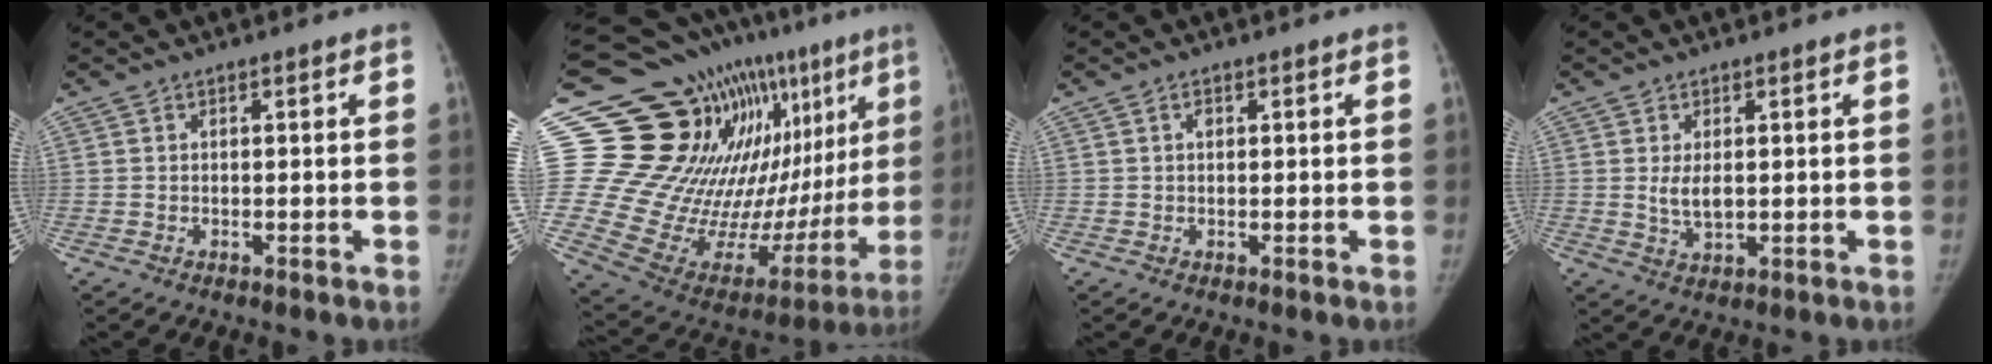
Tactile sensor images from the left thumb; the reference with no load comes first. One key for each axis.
{"total": 31.1, "fx": 14.4, "fy": 14.9, "fz": 23.1, "tx": -0.300, "ty": -0.017, "tz": 0.252}
{"total": 1.0, "fx": 0.4, "fy": 0.8, "fz": 0.6, "tx": -0.004, "ty": 0.000, "tz": 0.006}
{"total": 3.9, "fx": 0.6, "fy": 2.3, "fz": 3.1, "tx": -0.050, "ty": -0.012, "tz": 0.017}